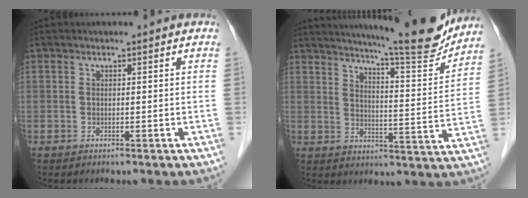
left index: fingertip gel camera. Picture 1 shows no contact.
{"total": 16.6, "force": [15.2, 0.3, 6.7], "torque": [-0.103, -0.044, 0.199]}